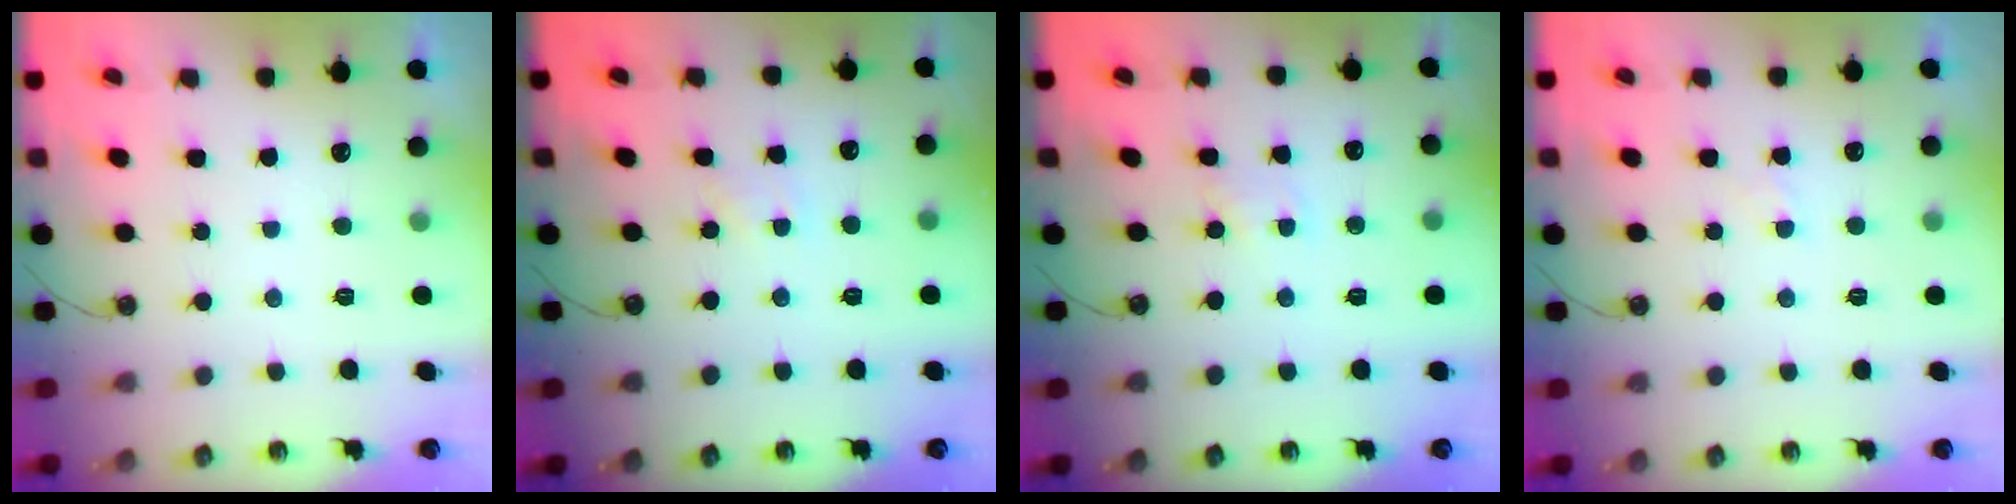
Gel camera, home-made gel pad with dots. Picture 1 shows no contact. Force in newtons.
{"total": 3.2, "press": 3.2, "slide": 0.4}
{"total": 2.0, "press": 2.0, "slide": 0.3}
{"total": 1.9, "press": 1.9, "slide": 0.4}